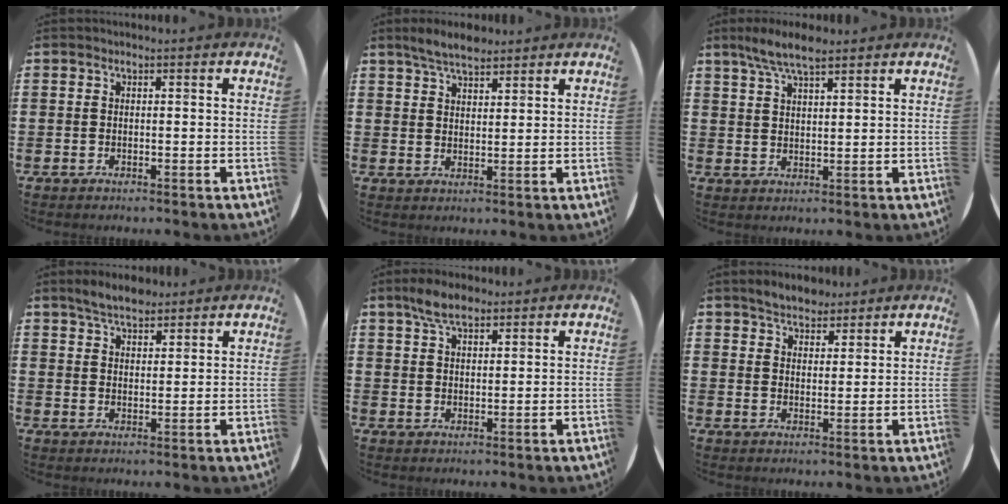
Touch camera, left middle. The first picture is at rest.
{"total": 4.5, "force": [4.0, 1.3, 1.7], "torque": [-0.041, -0.004, 0.073]}
{"total": 5.7, "force": [4.6, 1.3, 3.1], "torque": [-0.072, -0.004, 0.084]}
{"total": 4.2, "force": [3.8, 1.3, 1.2], "torque": [-0.024, -0.008, 0.069]}
{"total": 4.9, "force": [3.8, 2.0, 2.3], "torque": [-0.046, 0.001, 0.069]}
{"total": 4.1, "force": [3.9, 1.4, 0.5], "torque": [-0.012, -0.006, 0.072]}